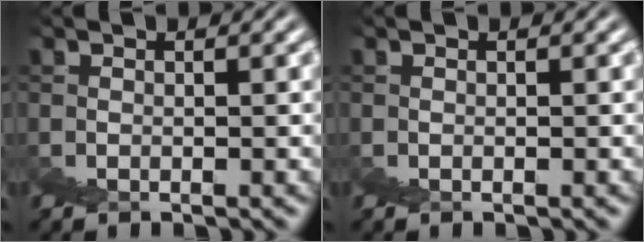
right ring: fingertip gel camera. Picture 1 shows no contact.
{"total": 0.0}